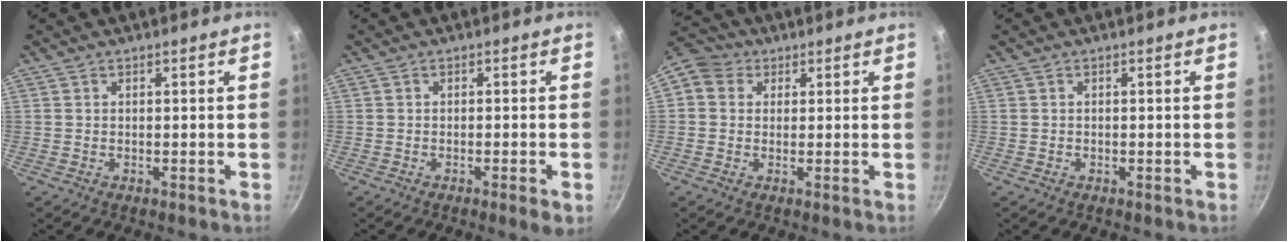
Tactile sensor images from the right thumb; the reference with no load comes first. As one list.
[{"total": 2.8, "force": [-1.2, 0.3, 2.5], "torque": [-0.047, -0.001, -0.018]}, {"total": 7.5, "force": [1.9, 6.5, 3.2], "torque": [-0.041, 0.013, 0.016]}, {"total": 0.0}]